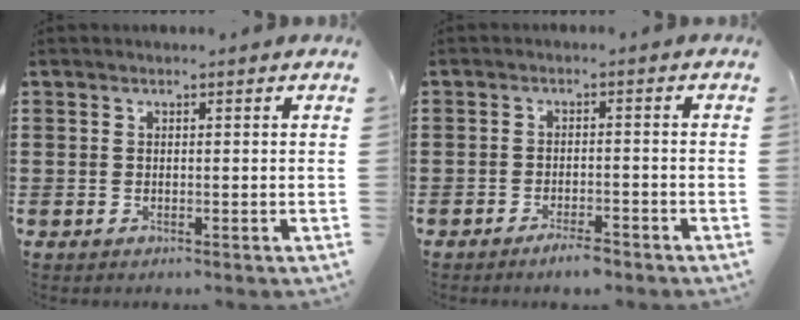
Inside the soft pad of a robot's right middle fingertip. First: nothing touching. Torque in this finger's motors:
{"motor_torque": [0.12, 0.17, 0.07, 0.07]}